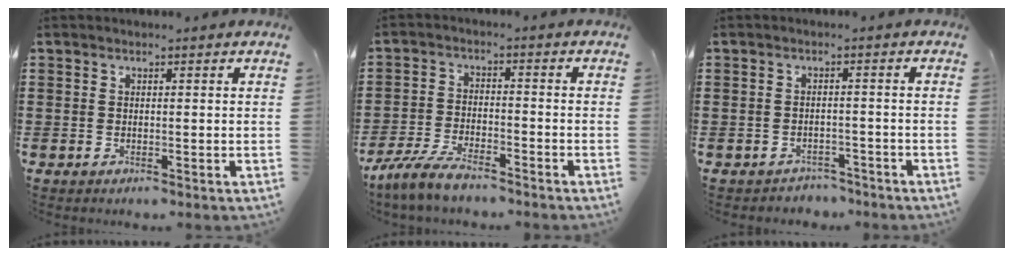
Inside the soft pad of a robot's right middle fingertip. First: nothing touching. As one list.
[{"total": 5.5, "force": [-4.8, 0.8, 2.6], "torque": [-0.068, -0.008, -0.097]}, {"total": 2.1, "force": [-2.0, 0.4, -0.2], "torque": [-0.005, 0.000, -0.047]}]